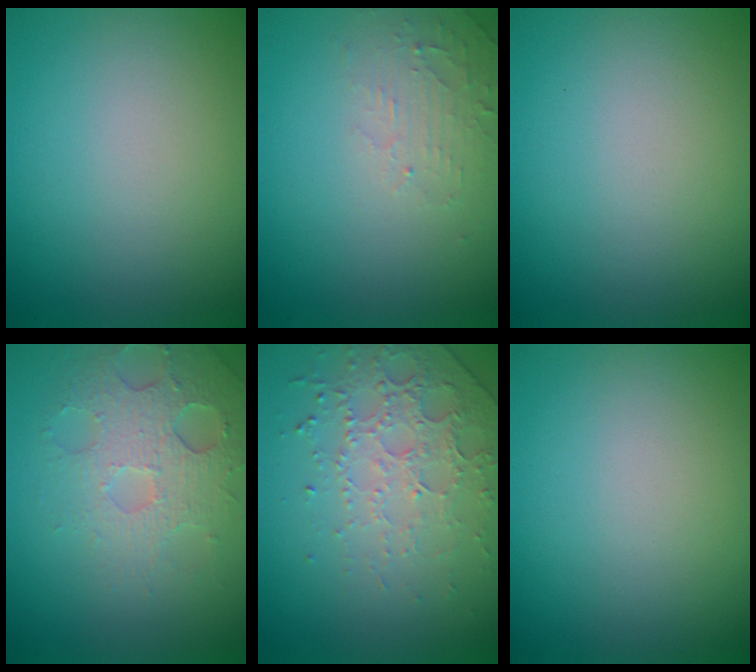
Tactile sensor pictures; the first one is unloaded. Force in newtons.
{"total": 2.0, "press": 1.9, "slide": 0.4}
{"total": 0.0}
{"total": 4.0, "press": 3.6, "slide": 1.7}
{"total": 4.5, "press": 3.1, "slide": 3.2}
{"total": 0.0}